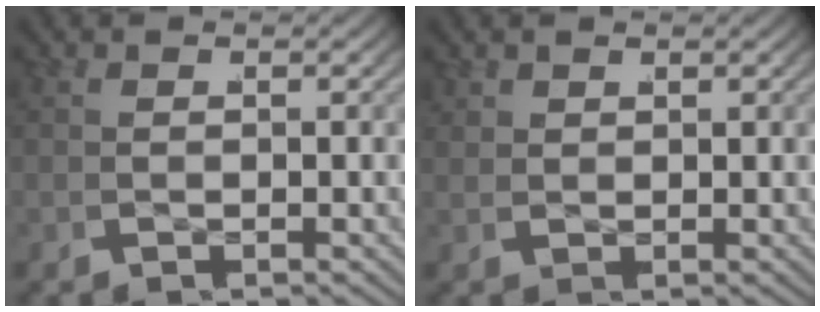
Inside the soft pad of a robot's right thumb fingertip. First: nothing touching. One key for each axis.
{"total": 1.3, "fx": 1.0, "fy": 0.7, "fz": 0.6, "tx": -0.006, "ty": -0.004, "tz": 0.028}